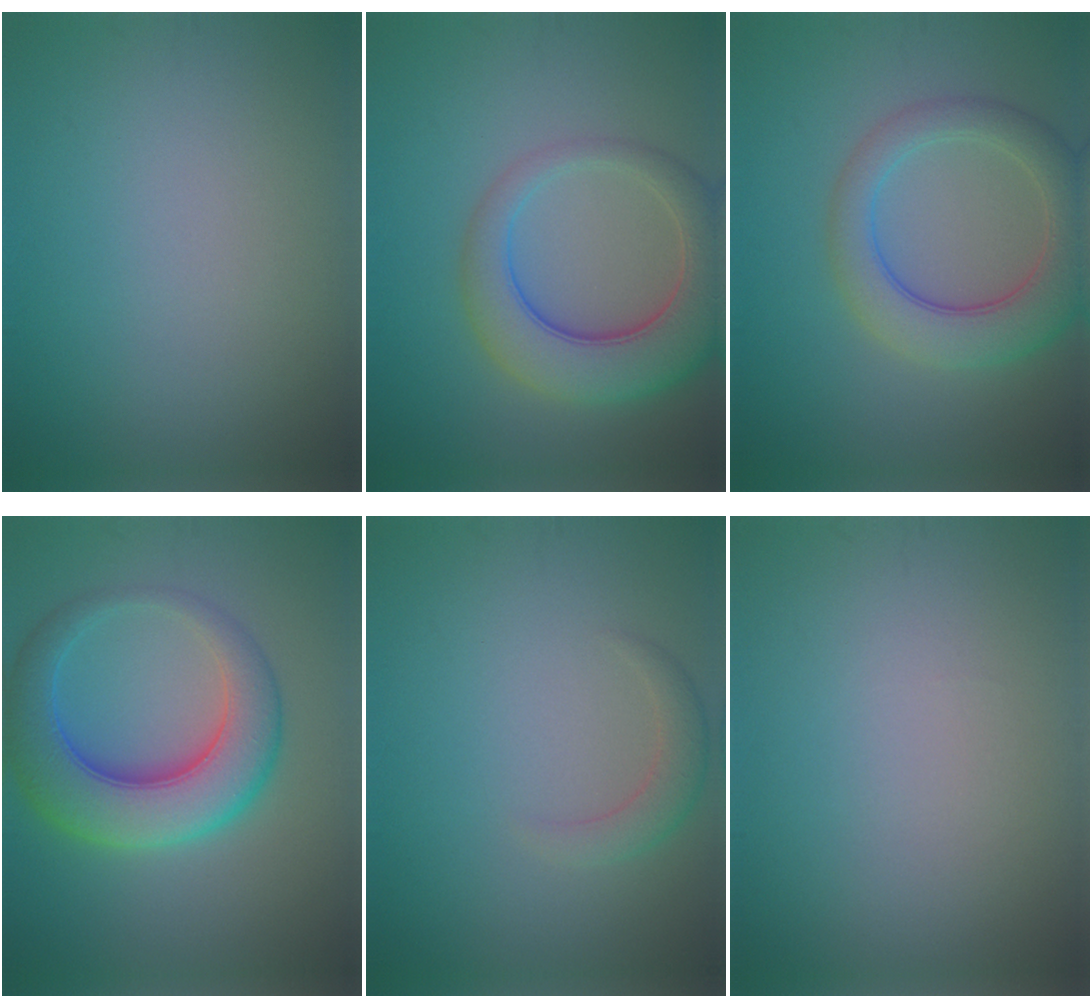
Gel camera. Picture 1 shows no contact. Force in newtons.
{"total": 7.2, "press": 7.2, "slide": 0.6}
{"total": 5.9, "press": 5.8, "slide": 0.4}
{"total": 7.9, "press": 7.9, "slide": 0.1}
{"total": 1.9, "press": 1.9, "slide": 0.0}
{"total": 0.0}